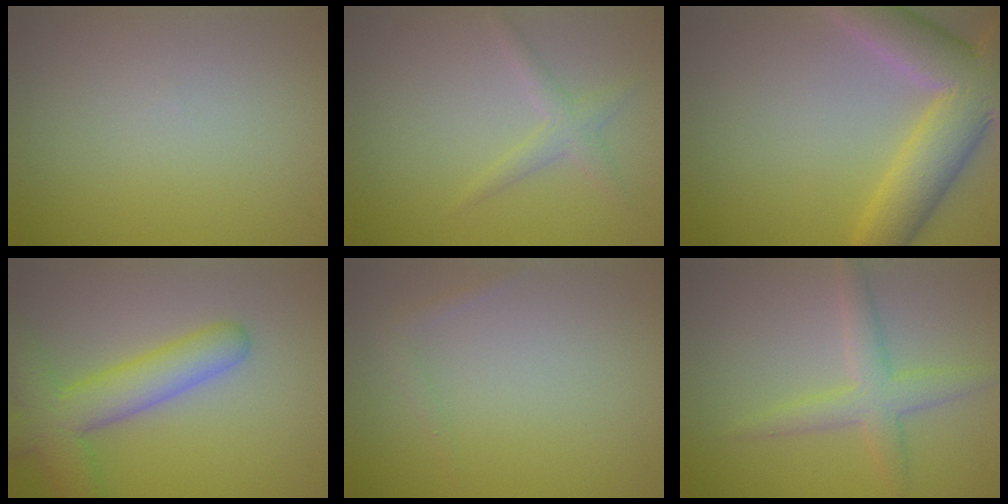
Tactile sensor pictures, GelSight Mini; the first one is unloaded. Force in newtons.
{"total": 1.8, "press": 1.8, "slide": 0.1}
{"total": 8.6, "press": 8.6, "slide": 0.6}
{"total": 6.3, "press": 6.3, "slide": 0.3}
{"total": 0.7, "press": 0.7, "slide": 0.1}
{"total": 3.4, "press": 3.4, "slide": 0.1}